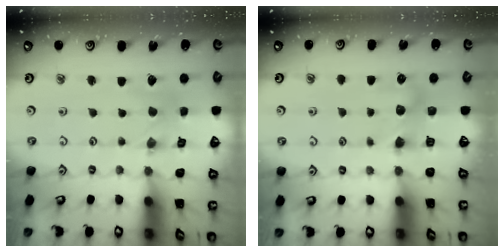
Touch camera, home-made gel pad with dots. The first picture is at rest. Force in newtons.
{"total": 5.3, "press": 5.2, "slide": 0.3}